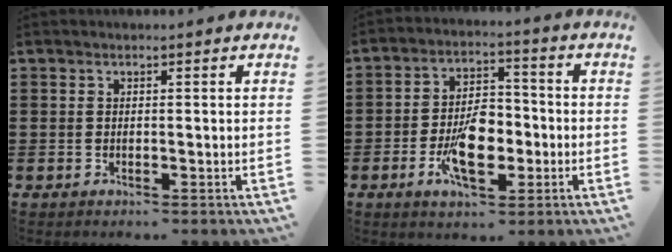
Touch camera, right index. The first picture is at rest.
{"total": 8.9, "force": [-2.5, 4.5, 7.3], "torque": [-0.142, -0.004, -0.047]}